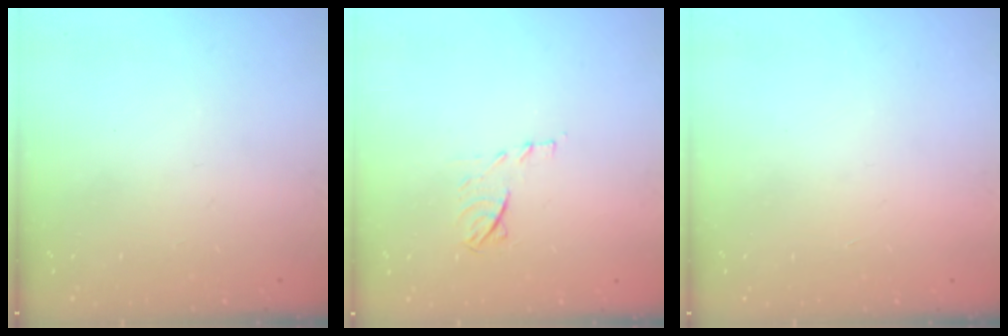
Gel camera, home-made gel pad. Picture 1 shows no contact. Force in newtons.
{"total": 7.6, "press": 7.6, "slide": 0.7}
{"total": 1.5, "press": 1.5, "slide": 0.1}